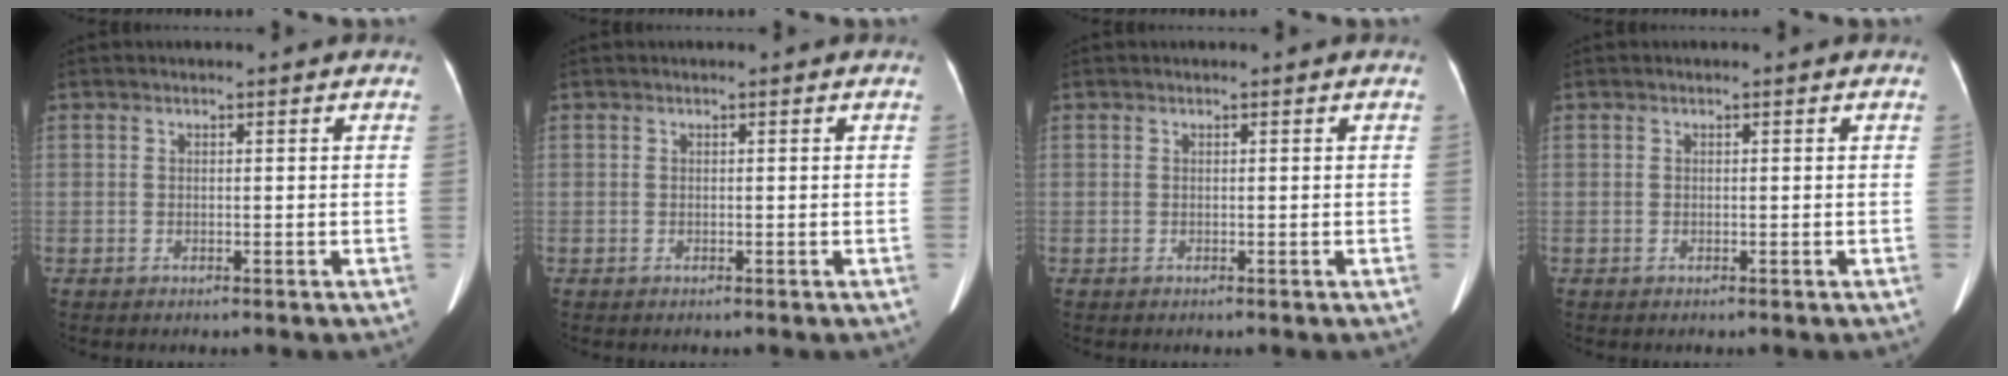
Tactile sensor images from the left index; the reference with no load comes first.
{"total": 0.0}
{"total": 0.0}
{"total": 0.0}